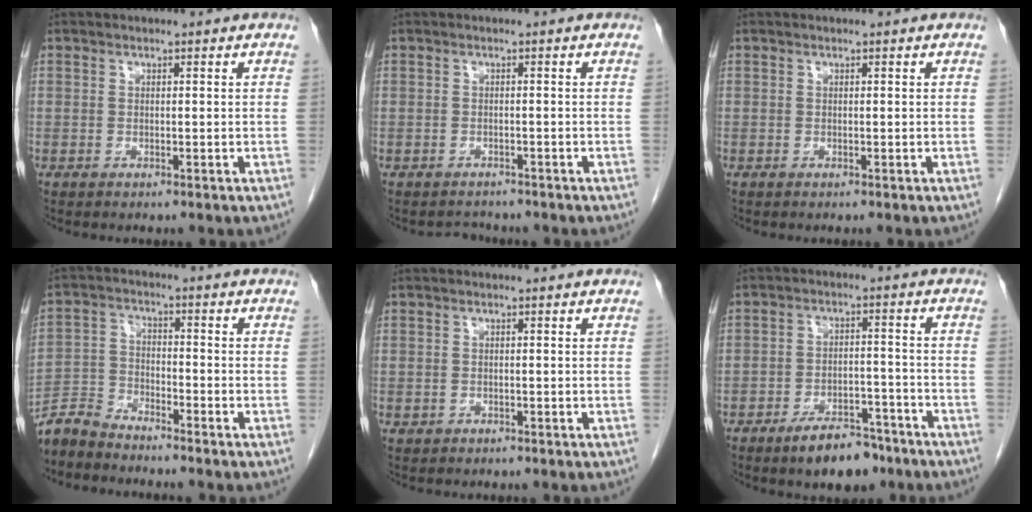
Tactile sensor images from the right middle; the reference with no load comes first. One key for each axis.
{"total": 1.9, "fx": -1.7, "fy": 0.7, "fz": -0.2, "tx": -0.002, "ty": -0.005, "tz": -0.025}
{"total": 0.0}
{"total": 5.7, "fx": -5.6, "fy": 0.6, "fz": 0.5, "tx": -0.013, "ty": -0.009, "tz": -0.112}
{"total": 0.5, "fx": -0.2, "fy": 0.5, "fz": 0.0, "tx": -0.004, "ty": 0.003, "tz": -0.002}
{"total": 7.4, "fx": -5.4, "fy": 3.0, "fz": 4.1, "tx": -0.065, "ty": 0.002, "tz": -0.083}